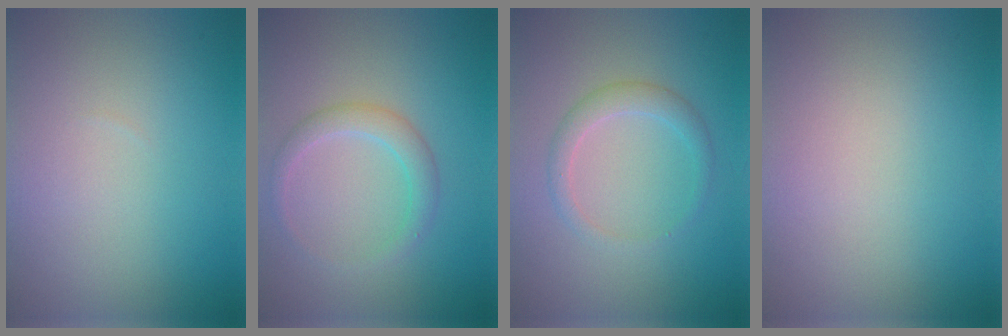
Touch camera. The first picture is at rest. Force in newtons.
{"total": 2.1, "press": 2.1, "slide": 0.2}
{"total": 1.9, "press": 1.9, "slide": 0.0}
{"total": 0.0}